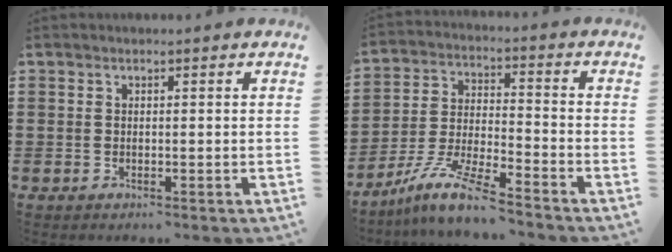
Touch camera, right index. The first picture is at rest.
{"total": 9.5, "force": [-8.1, 0.4, 5.0], "torque": [-0.113, 0.001, -0.163]}